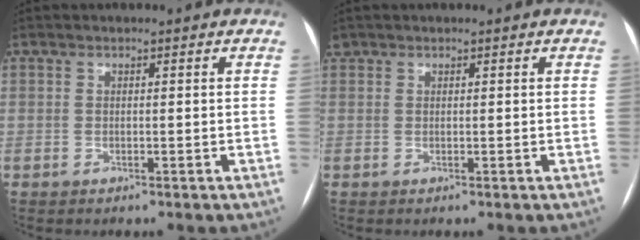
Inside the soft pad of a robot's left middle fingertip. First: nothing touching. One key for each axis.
{"total": 0.6, "fx": 0.5, "fy": 0.4, "fz": 0.0, "tx": -0.001, "ty": 0.009, "tz": 0.008}